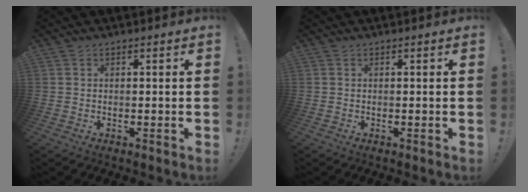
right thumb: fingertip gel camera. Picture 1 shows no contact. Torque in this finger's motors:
{"motor_torque": [-0.02, 0.02, 0.00, 0.00, 0.00]}